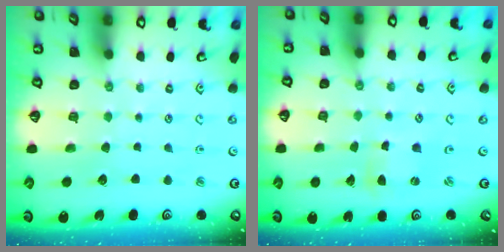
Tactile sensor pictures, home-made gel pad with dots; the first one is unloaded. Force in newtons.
{"total": 1.2, "press": 1.2, "slide": 0.3}